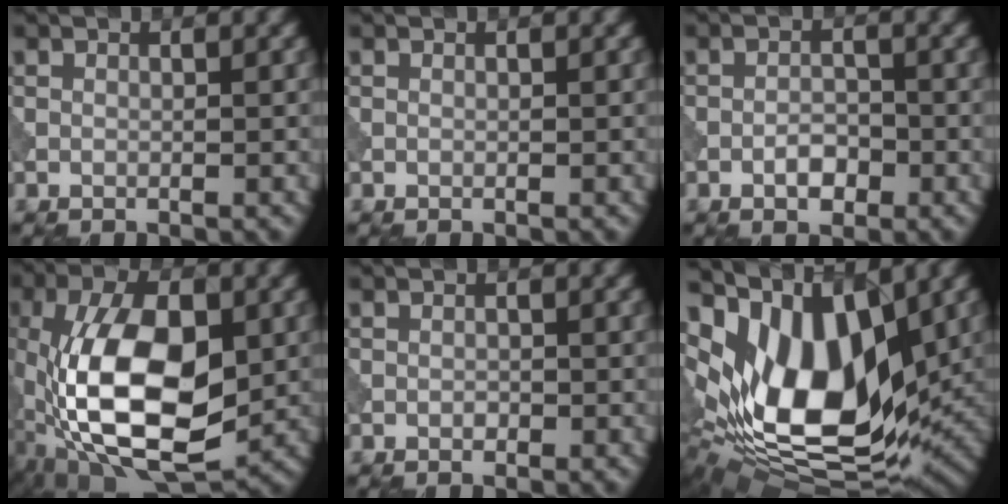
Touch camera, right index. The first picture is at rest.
{"total": 0.0}
{"total": 2.1, "force": [-1.0, 1.1, 1.4], "torque": [-0.021, 0.004, -0.021]}
{"total": 13.9, "force": [-2.1, 7.3, 11.6], "torque": [-0.224, -0.007, -0.039]}
{"total": 0.6, "force": [-0.2, 0.4, 0.3], "torque": [-0.004, 0.000, -0.005]}
{"total": 16.2, "force": [3.2, 8.8, 13.2], "torque": [-0.228, -0.003, 0.058]}